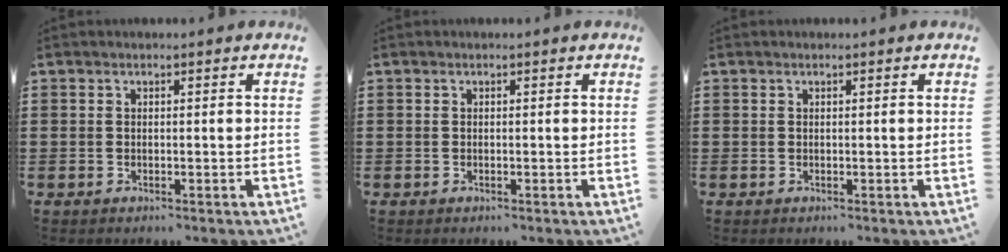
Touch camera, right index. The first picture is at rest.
{"total": 0.0}
{"total": 0.0}